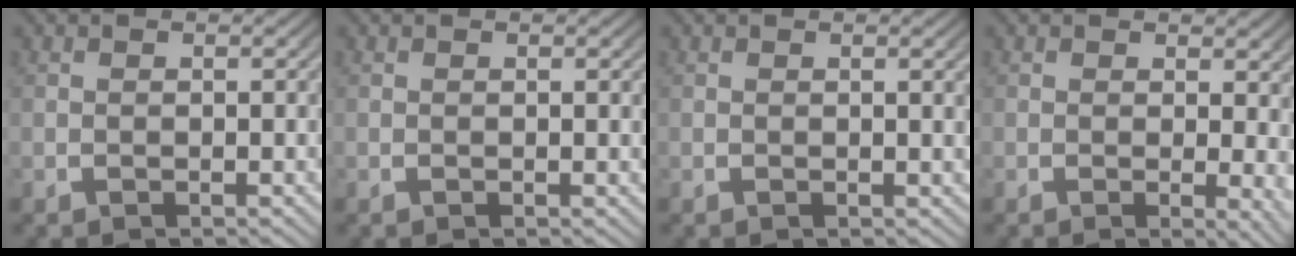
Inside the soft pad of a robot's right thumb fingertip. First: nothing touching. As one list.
[{"total": 0.0}, {"total": 0.6, "force": [0.3, -0.2, 0.5], "torque": [-0.009, 0.001, 0.006]}, {"total": 2.5, "force": [0.6, 1.0, 2.2], "torque": [-0.016, -0.009, 0.009]}]